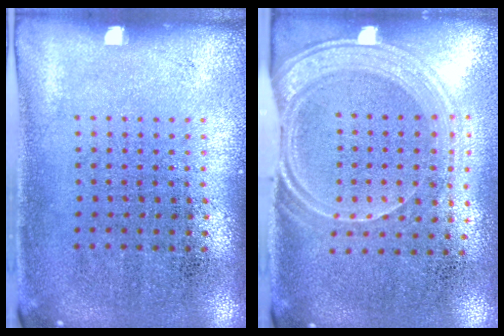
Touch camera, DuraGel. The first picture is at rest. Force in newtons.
{"total": 1.8, "press": 1.5, "slide": 0.9}